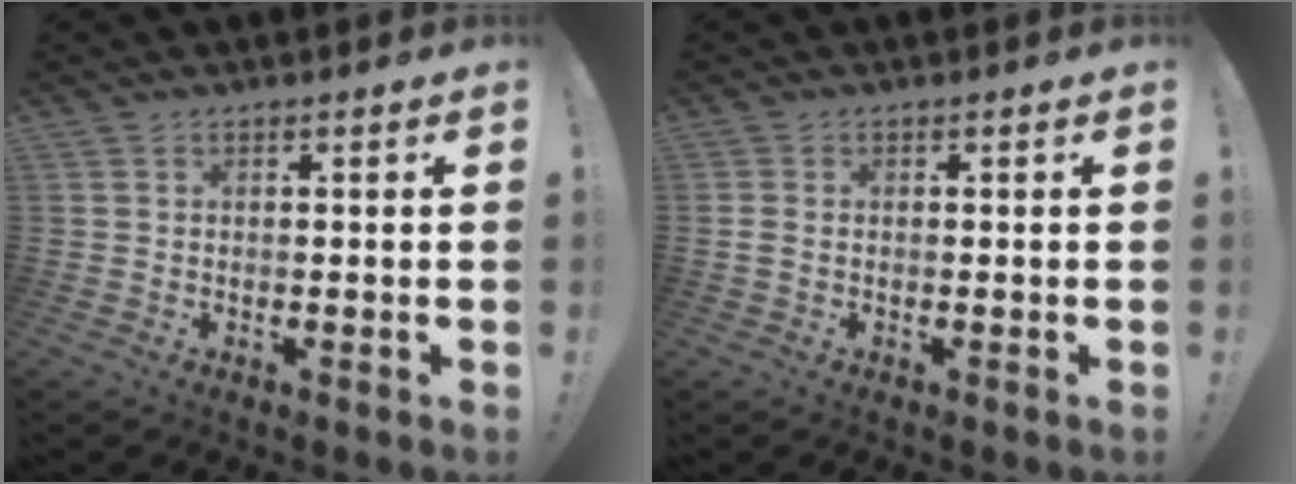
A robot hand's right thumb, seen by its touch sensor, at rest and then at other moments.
{"total": 1.4, "force": [-0.1, 0.9, 1.0], "torque": [-0.022, 0.005, -0.001]}